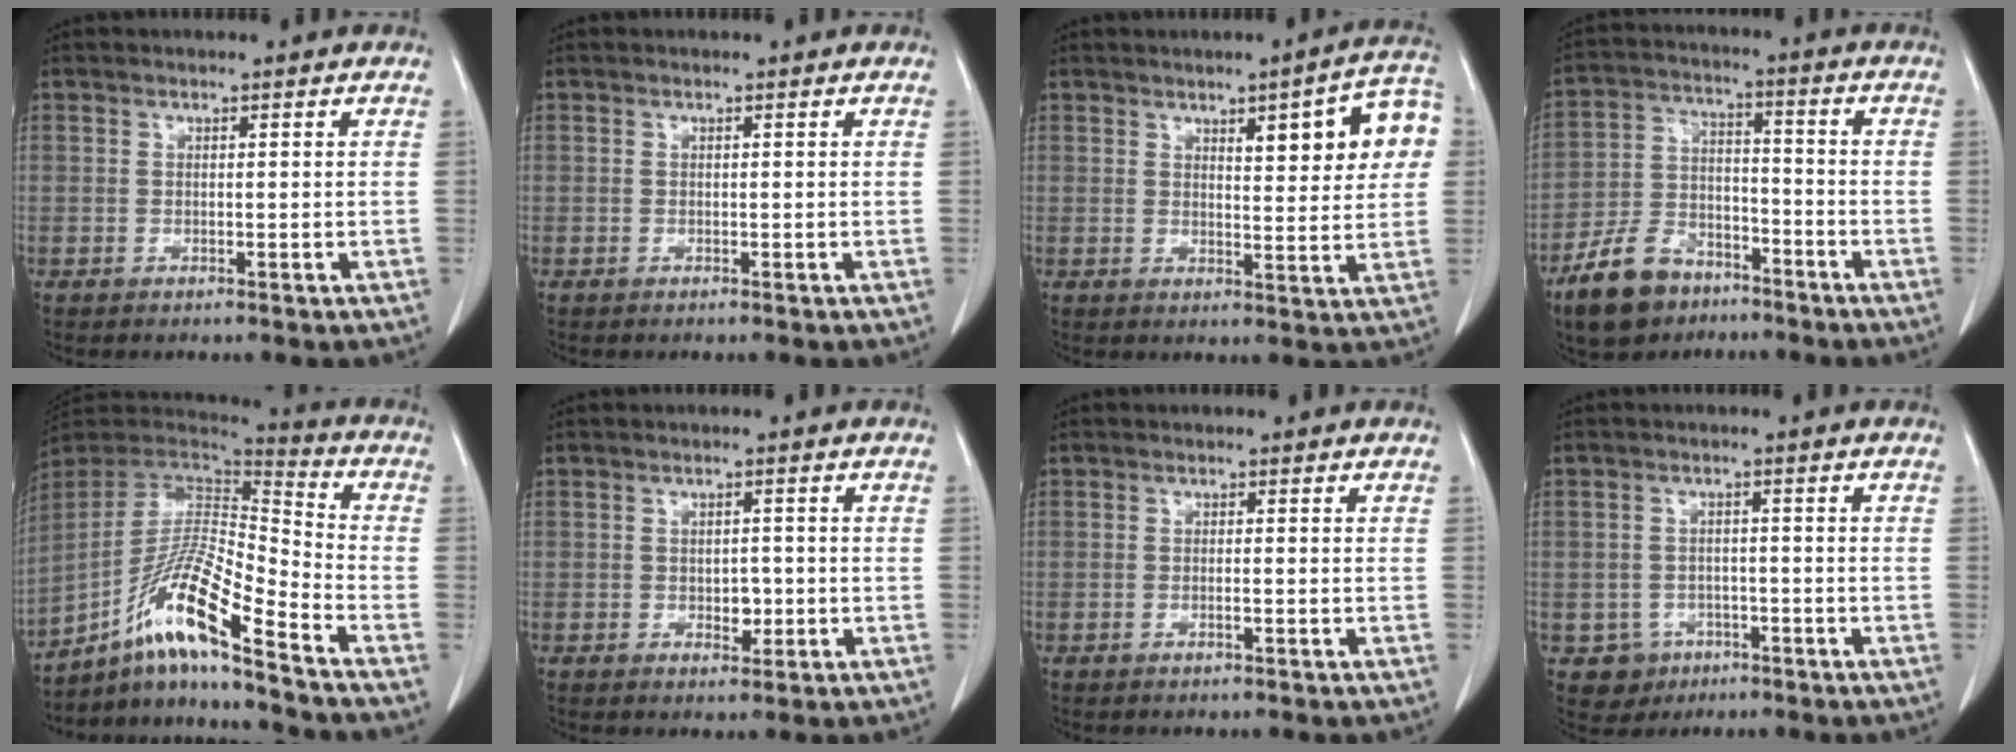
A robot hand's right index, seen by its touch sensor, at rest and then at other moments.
{"total": 0.0}
{"total": 10.4, "force": [3.5, 2.4, 9.5], "torque": [-0.113, 0.017, 0.042]}
{"total": 10.7, "force": [-7.3, 6.3, 4.6], "torque": [-0.106, 0.005, -0.130]}
{"total": 15.3, "force": [-10.1, 0.2, 11.5], "torque": [-0.218, 0.005, -0.182]}
{"total": 2.4, "force": [-0.5, 1.5, 1.8], "torque": [-0.021, 0.002, -0.003]}
{"total": 0.7, "force": [-0.3, 0.0, 0.6], "torque": [-0.012, 0.000, -0.005]}
{"total": 4.3, "force": [-1.8, 3.9, 0.1], "torque": [0.002, 0.014, -0.021]}